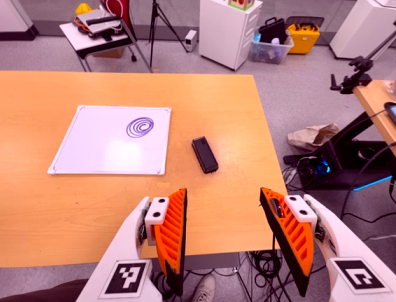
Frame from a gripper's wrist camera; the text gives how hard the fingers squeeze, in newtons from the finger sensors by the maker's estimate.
{"total": 0.0}